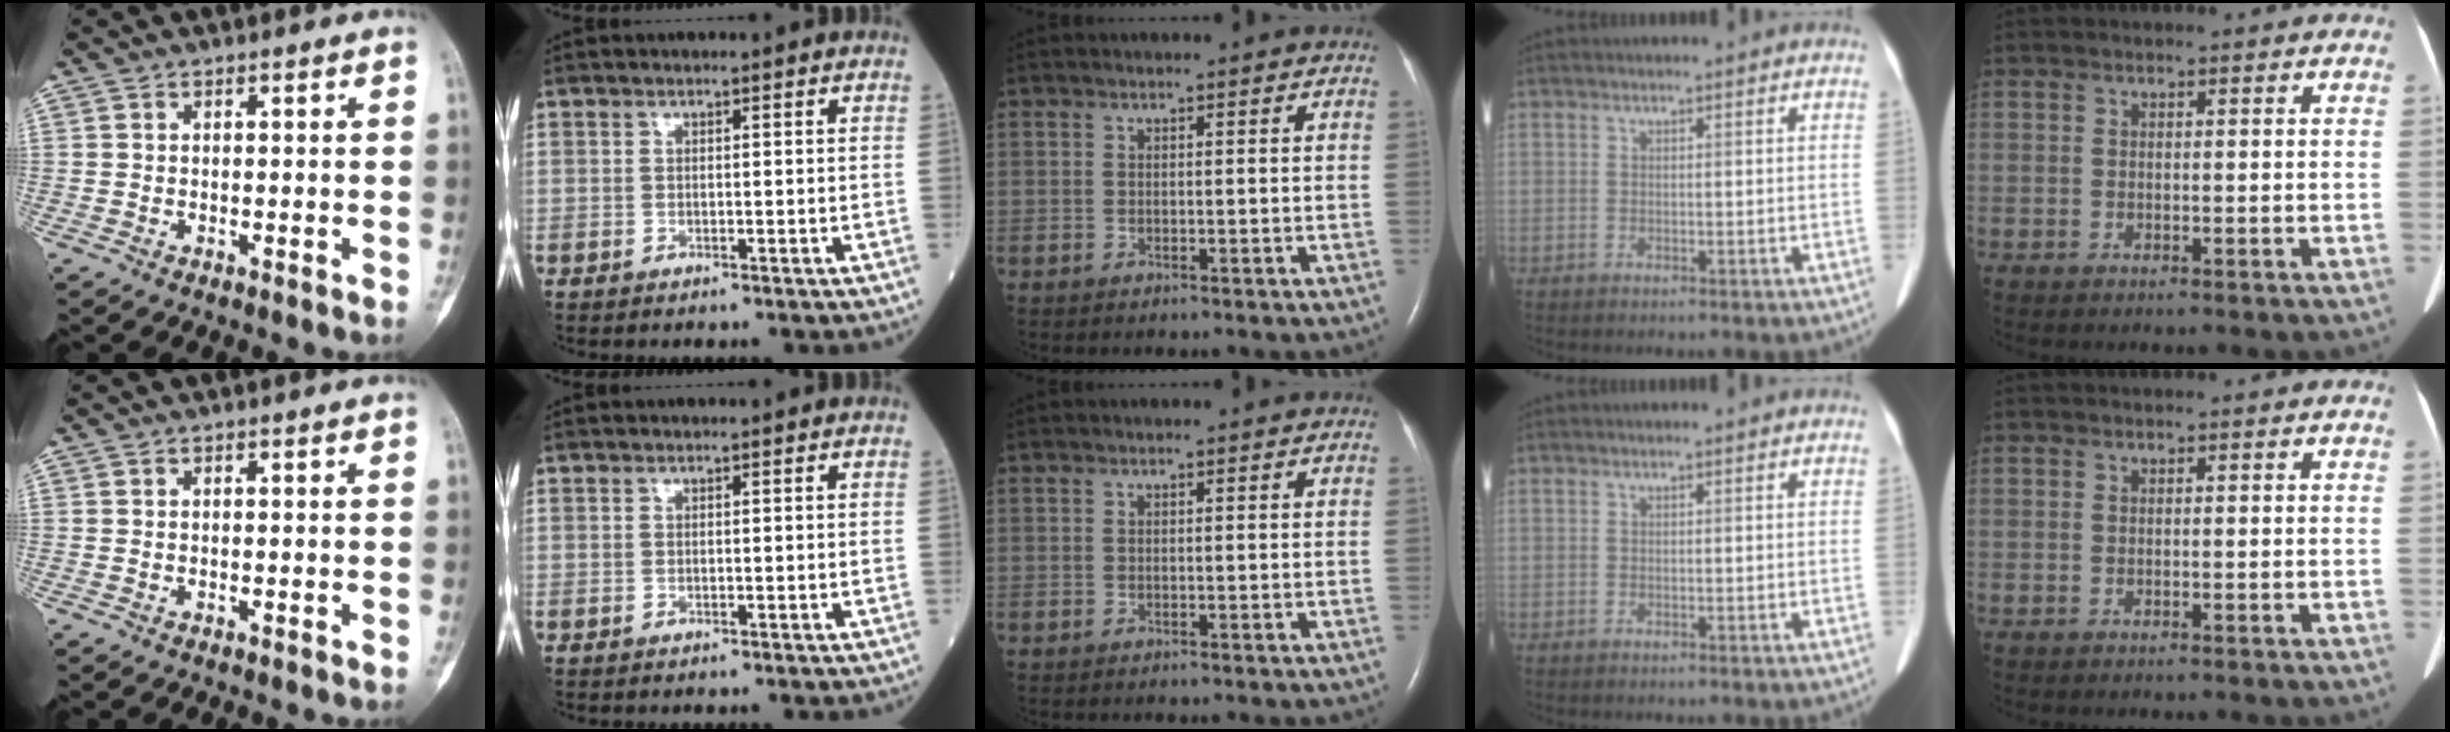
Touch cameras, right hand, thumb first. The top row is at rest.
{}